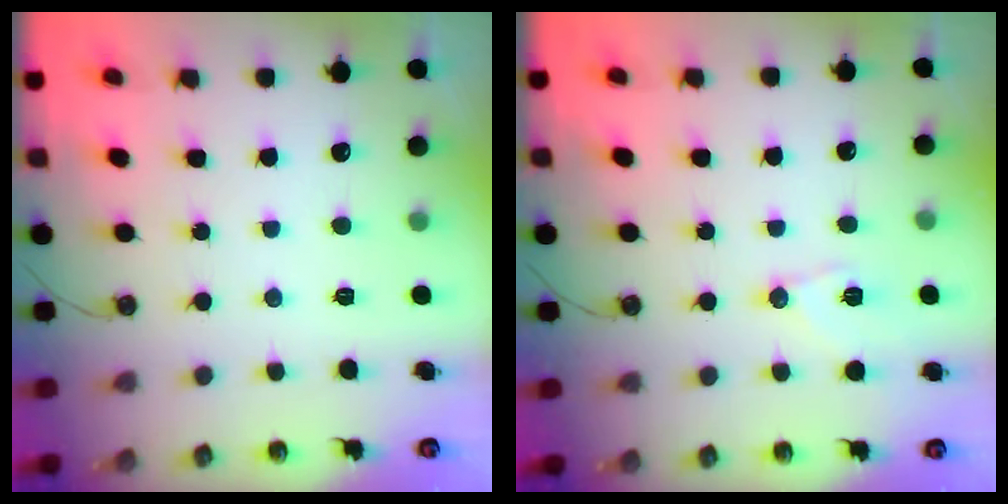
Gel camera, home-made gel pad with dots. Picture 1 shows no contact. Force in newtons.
{"total": 8.1, "press": 8.0, "slide": 0.9}